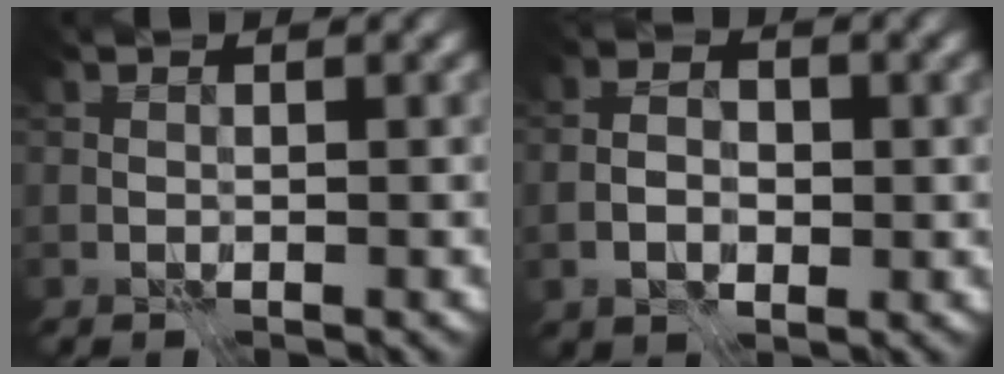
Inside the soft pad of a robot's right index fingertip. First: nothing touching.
{"total": 3.0, "force": [-0.5, 1.9, 2.2], "torque": [-0.041, 0.003, -0.012]}